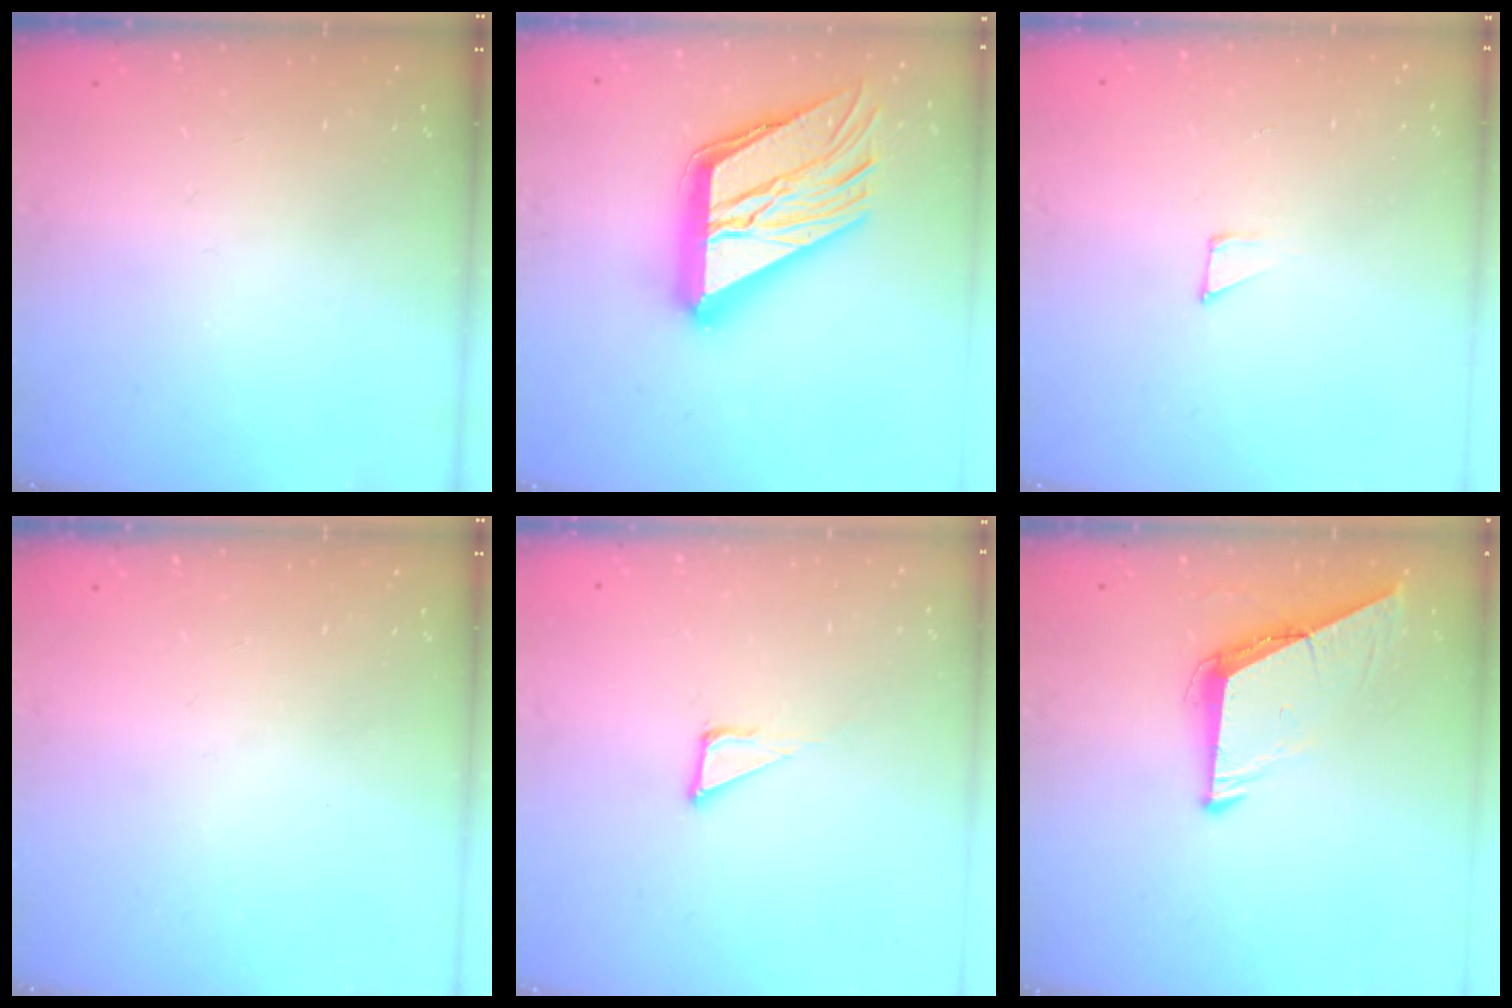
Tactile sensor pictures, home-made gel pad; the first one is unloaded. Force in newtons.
{"total": 28.7, "press": 28.6, "slide": 3.0}
{"total": 4.3, "press": 4.2, "slide": 0.3}
{"total": 0.0}
{"total": 3.8, "press": 3.8, "slide": 0.2}
{"total": 8.6, "press": 8.5, "slide": 0.8}